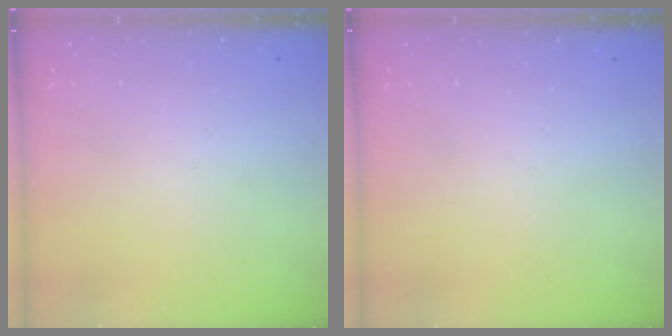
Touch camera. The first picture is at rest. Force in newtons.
{"total": 0.0}